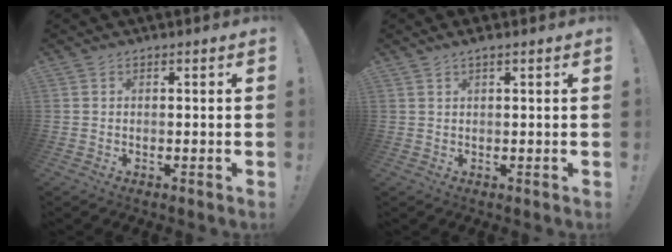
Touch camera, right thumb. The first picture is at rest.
{"total": 1.4, "force": [0.9, 0.0, 1.1], "torque": [-0.026, 0.001, 0.017]}